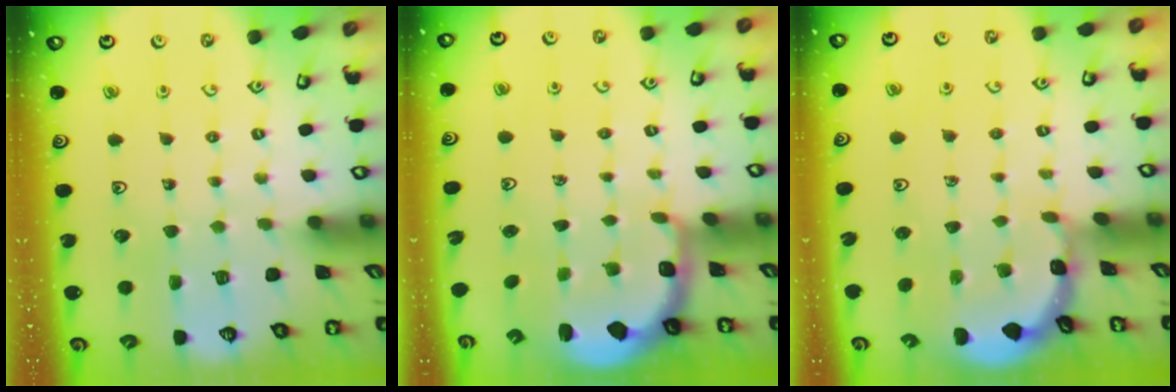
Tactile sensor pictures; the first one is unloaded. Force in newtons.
{"total": 2.2, "press": 1.5, "slide": 1.6}
{"total": 1.3, "press": 1.3, "slide": 0.1}